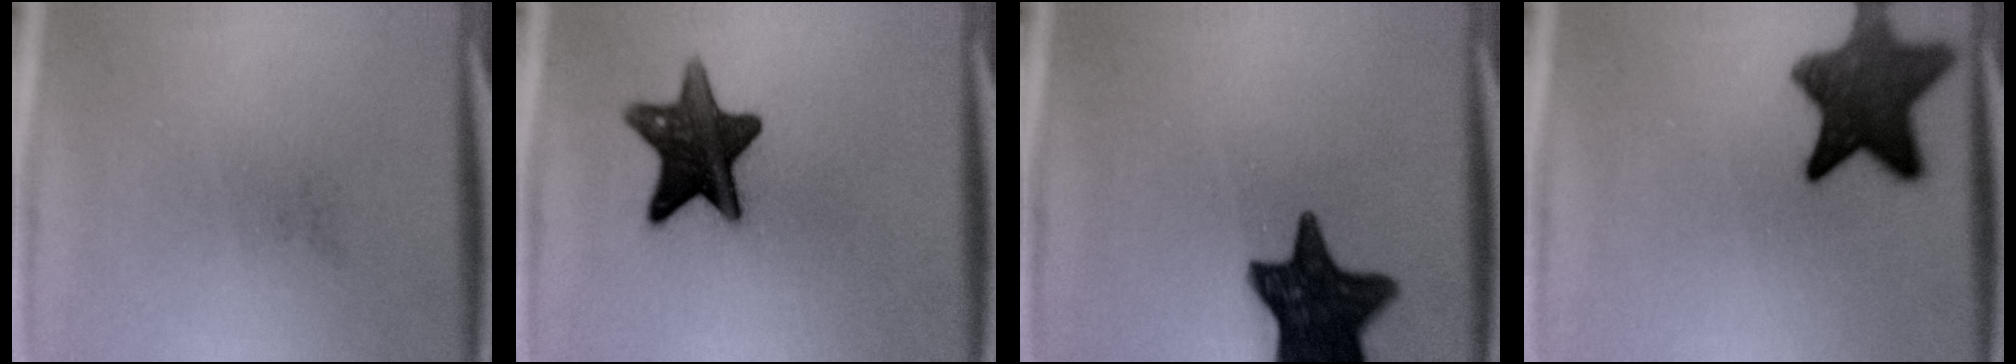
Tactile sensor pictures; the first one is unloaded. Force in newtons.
{"total": 12.5}
{"total": 16.3}
{"total": 11.5}